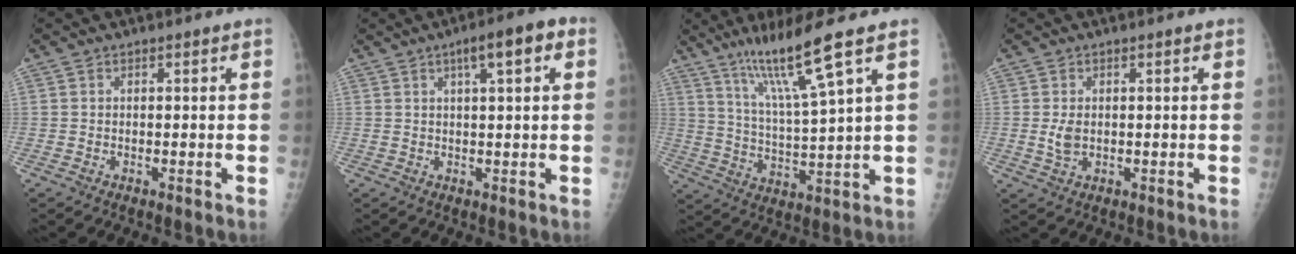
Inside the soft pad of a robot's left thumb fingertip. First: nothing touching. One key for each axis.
{"total": 6.5, "fx": 2.8, "fy": 1.3, "fz": 5.7, "tx": -0.077, "ty": 0.011, "tz": 0.036}
{"total": 12.3, "fx": 7.9, "fy": -0.6, "fz": 9.4, "tx": -0.172, "ty": -0.046, "tz": 0.152}
{"total": 2.7, "fx": 0.1, "fy": 1.8, "fz": 2.1, "tx": -0.040, "ty": -0.006, "tz": 0.004}